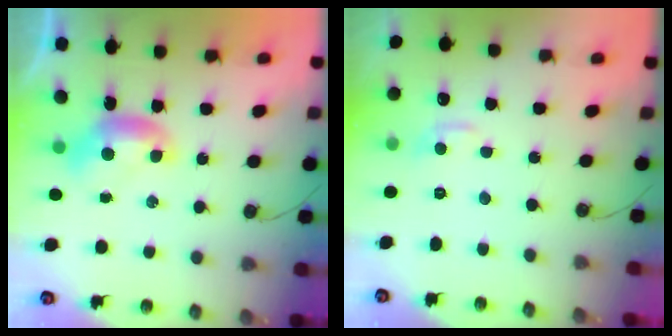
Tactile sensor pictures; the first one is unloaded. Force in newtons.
{"total": 0.8, "press": 0.1, "slide": 0.8}